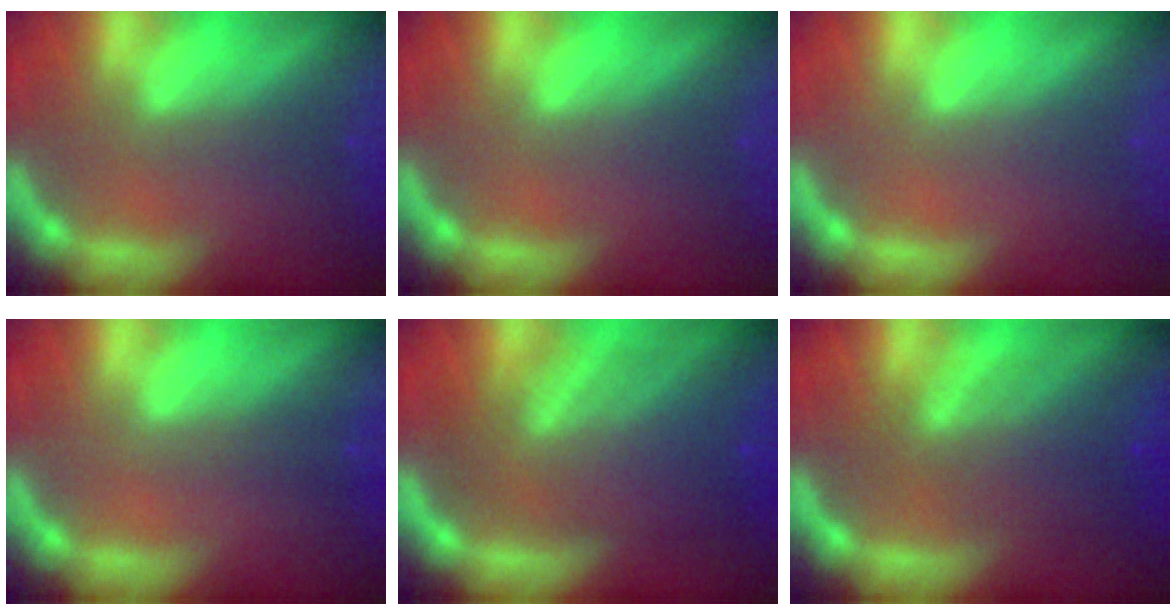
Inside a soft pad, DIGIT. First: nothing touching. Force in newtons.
{"total": 0.0}
{"total": 0.0}
{"total": 1.0}
{"total": 9.0}
{"total": 6.5}